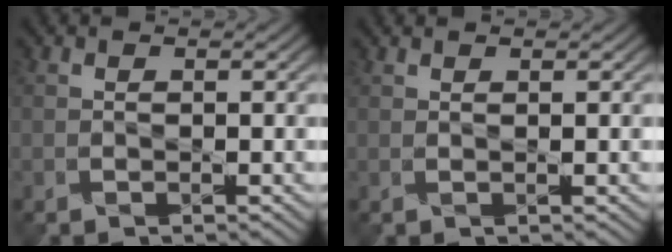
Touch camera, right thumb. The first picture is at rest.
{"total": 1.0, "force": [0.7, -0.4, 0.5], "torque": [-0.012, 0.005, 0.015]}